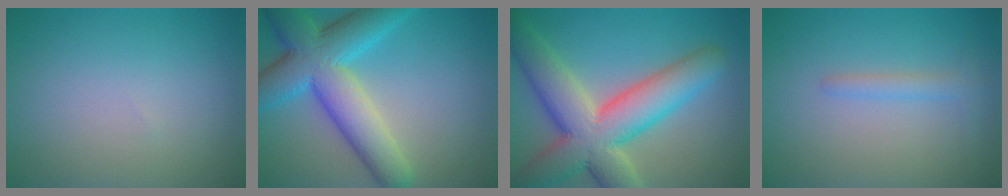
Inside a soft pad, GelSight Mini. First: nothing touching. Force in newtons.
{"total": 9.6, "press": 9.6, "slide": 0.1}
{"total": 11.1, "press": 11.0, "slide": 0.6}
{"total": 1.6, "press": 1.6, "slide": 0.1}